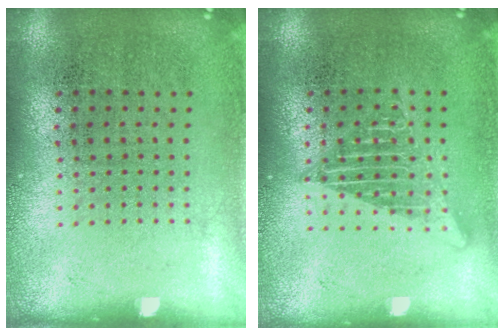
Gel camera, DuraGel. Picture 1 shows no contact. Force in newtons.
{"total": 2.6, "press": 2.5, "slide": 0.3}